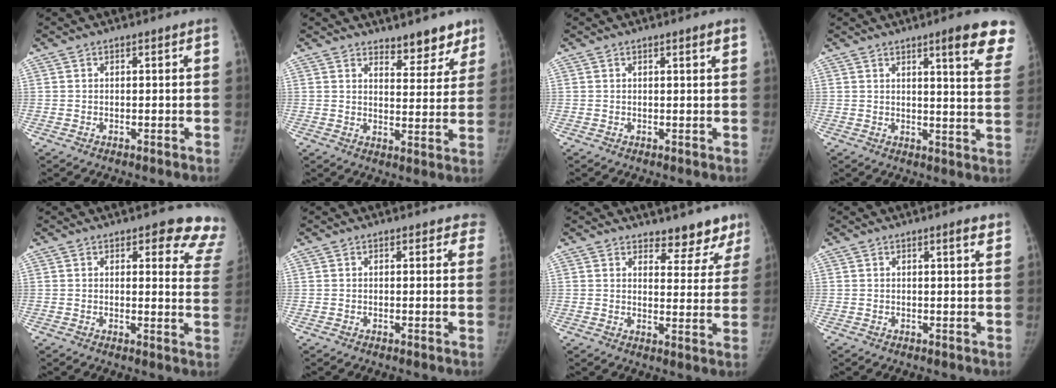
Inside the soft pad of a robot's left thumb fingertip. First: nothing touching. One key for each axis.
{"total": 7.5, "fx": 6.1, "fy": 3.3, "fz": 2.9, "tx": 0.007, "ty": -0.042, "tz": 0.081}
{"total": 1.2, "fx": 0.7, "fy": 0.0, "fz": 0.9, "tx": -0.011, "ty": -0.004, "tz": 0.009}
{"total": 12.9, "fx": 8.6, "fy": 1.8, "fz": 9.4, "tx": -0.090, "ty": -0.043, "tz": 0.092}
{"total": 11.4, "fx": 9.5, "fy": 4.1, "fz": 4.8, "tx": 0.002, "ty": -0.059, "tz": 0.071}
{"total": 3.2, "fx": 2.7, "fy": 1.7, "fz": 0.4, "tx": 0.033, "ty": -0.009, "tz": 0.009}
{"total": 8.1, "fx": 7.1, "fy": 3.4, "fz": 1.9, "tx": 0.023, "ty": -0.049, "tz": 0.077}
{"total": 2.4, "fx": 1.6, "fy": 0.3, "fz": 1.8, "tx": -0.023, "ty": -0.008, "tz": 0.019}